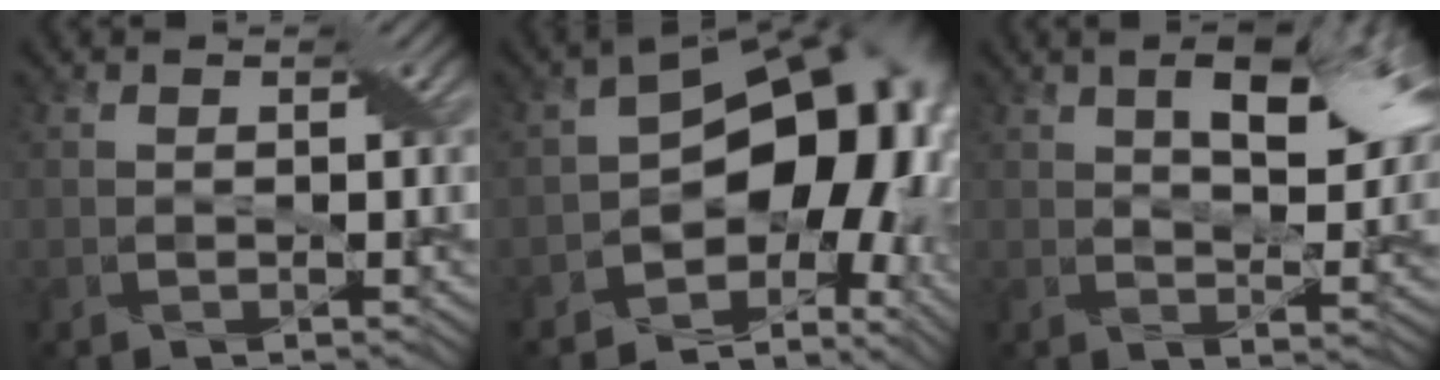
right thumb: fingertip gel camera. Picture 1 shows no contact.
{"total": 16.3, "force": [-2.5, 10.8, 11.9], "torque": [-0.148, -0.026, -0.030]}
{"total": 10.0, "force": [4.2, 3.7, 8.3], "torque": [-0.124, 0.009, 0.059]}